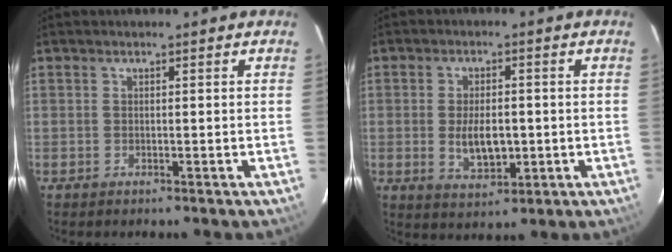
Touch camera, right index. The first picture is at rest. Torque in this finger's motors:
{"motor_torque": [0.08, 0.06, 0.13, 0.05]}